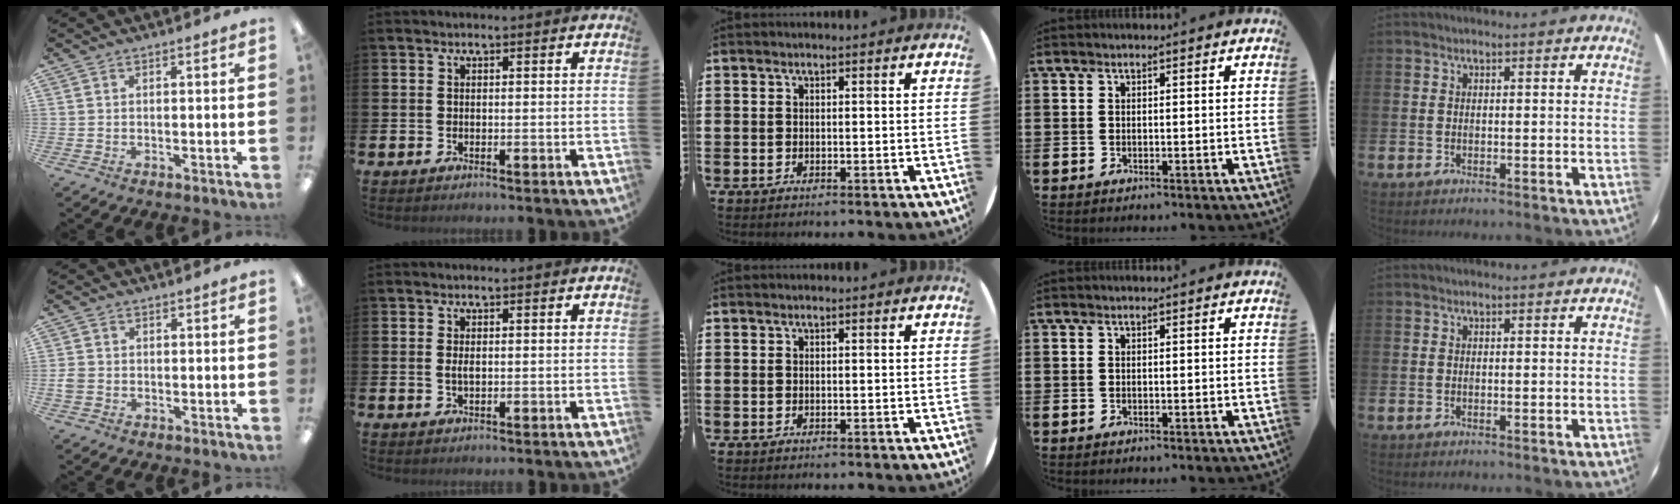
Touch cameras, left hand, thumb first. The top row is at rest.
{"thumb": {"total": 2.1, "force": [-0.4, 1.9, 0.9], "torque": [-0.013, 0.005, -0.009]}, "index": {"total": 1.3, "force": [0.2, 0.6, 1.2], "torque": [-0.021, 0.003, 0.002]}}